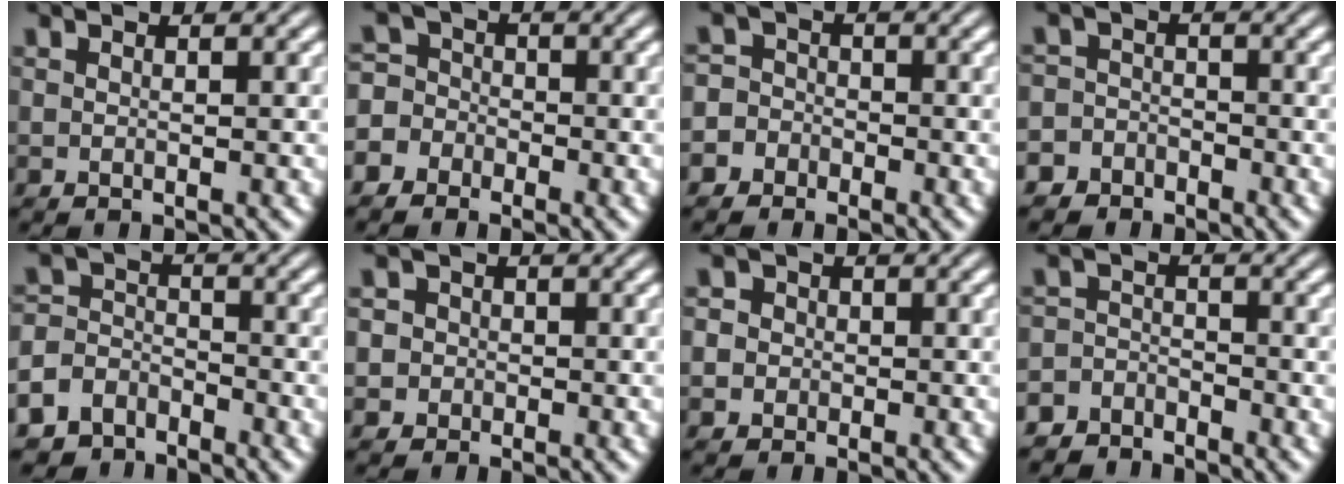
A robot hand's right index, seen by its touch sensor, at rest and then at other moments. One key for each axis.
{"total": 6.2, "fx": -1.8, "fy": 5.8, "fz": 1.2, "tx": -0.021, "ty": -0.018, "tz": -0.041}
{"total": 4.2, "fx": -2.1, "fy": 3.6, "fz": 0.3, "tx": -0.003, "ty": -0.012, "tz": -0.042}
{"total": 4.9, "fx": -3.4, "fy": 3.5, "fz": 0.1, "tx": 0.006, "ty": -0.015, "tz": -0.064}
{"total": 6.5, "fx": -3.7, "fy": 5.1, "fz": 1.6, "tx": -0.026, "ty": -0.027, "tz": -0.065}
{"total": 3.6, "fx": -0.8, "fy": 3.4, "fz": 0.5, "tx": -0.010, "ty": -0.004, "tz": -0.022}
{"total": 3.6, "fx": -0.4, "fy": 3.5, "fz": 0.7, "tx": -0.016, "ty": -0.003, "tz": -0.017}
{"total": 4.3, "fx": -3.9, "fy": 1.9, "fz": 0.2, "tx": 0.011, "ty": -0.016, "tz": -0.067}